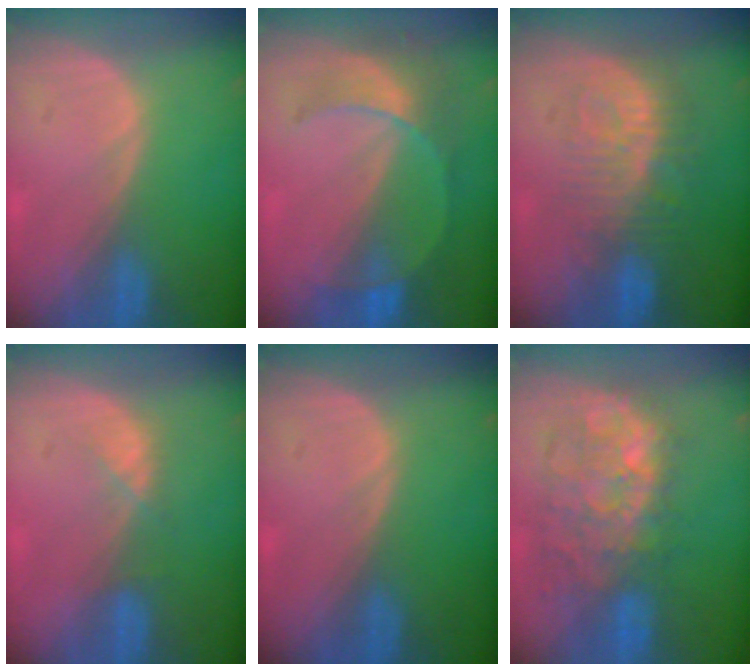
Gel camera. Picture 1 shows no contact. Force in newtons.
{"total": 7.9, "press": 6.9, "slide": 3.9}
{"total": 9.4, "press": 8.5, "slide": 3.9}
{"total": 2.3, "press": 2.2, "slide": 0.7}
{"total": 0.0}
{"total": 10.3, "press": 9.8, "slide": 3.2}